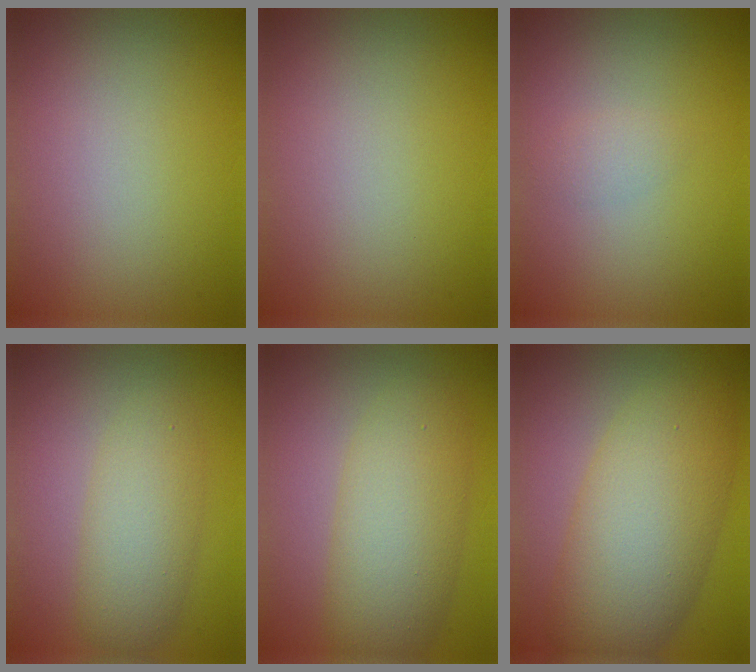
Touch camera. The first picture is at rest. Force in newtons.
{"total": 0.0}
{"total": 1.0, "press": 1.0, "slide": 0.1}
{"total": 4.0, "press": 4.0, "slide": 0.1}
{"total": 6.3, "press": 6.3, "slide": 0.1}
{"total": 9.1, "press": 9.1, "slide": 0.1}